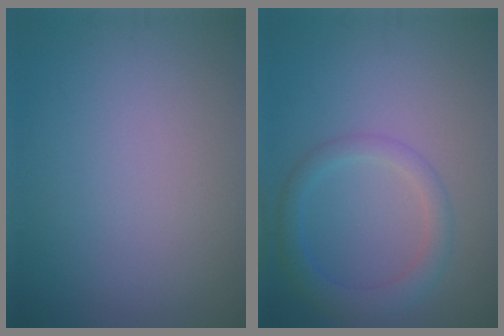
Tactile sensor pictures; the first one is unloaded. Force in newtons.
{"total": 3.0, "press": 3.0, "slide": 0.2}